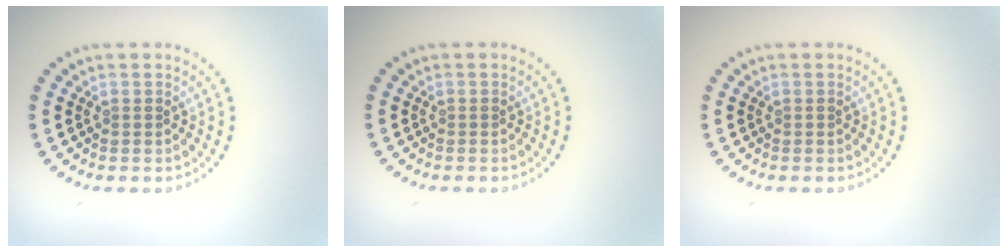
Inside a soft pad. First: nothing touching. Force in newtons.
{"total": 0.0}
{"total": 0.0}